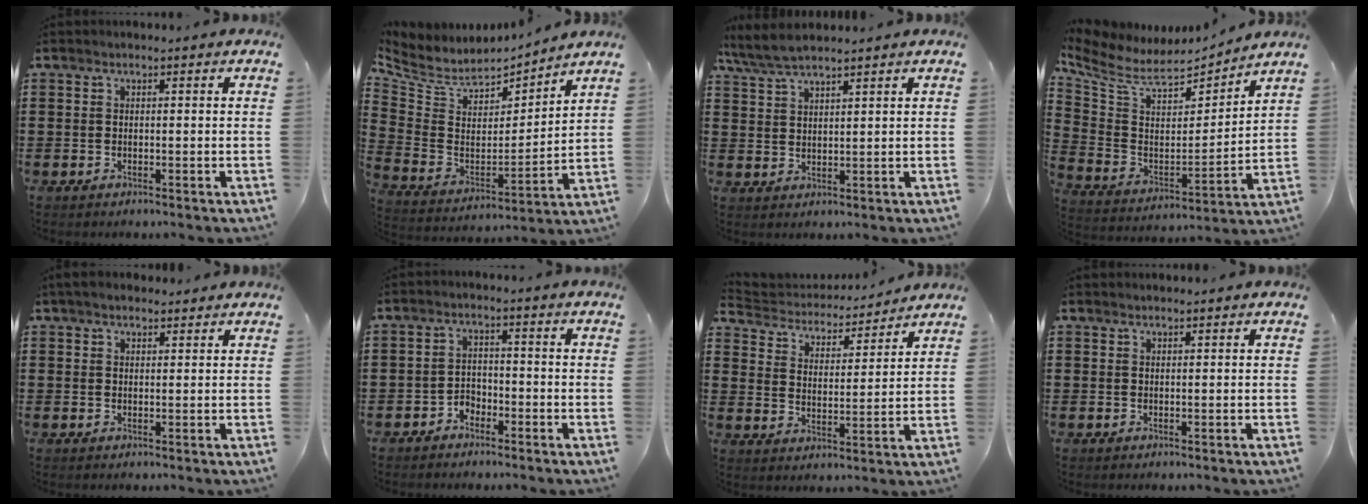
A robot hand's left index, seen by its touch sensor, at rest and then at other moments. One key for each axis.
{"total": 6.3, "fx": 5.1, "fy": 3.2, "fz": 1.7, "tx": -0.067, "ty": -0.038, "tz": 0.088}
{"total": 4.4, "fx": 3.8, "fy": 0.6, "fz": 2.1, "tx": -0.052, "ty": -0.005, "tz": 0.071}
{"total": 8.7, "fx": 7.2, "fy": 3.0, "fz": 3.7, "tx": -0.109, "ty": -0.049, "tz": 0.124}
{"total": 2.3, "fx": 2.0, "fy": 0.9, "fz": 0.9, "tx": -0.022, "ty": 0.006, "tz": 0.038}
{"total": 2.5, "fx": -2.3, "fy": 1.0, "fz": 0.1, "tx": -0.011, "ty": 0.002, "tz": -0.051}
{"total": 3.7, "fx": 3.7, "fy": 0.5, "fz": 0.1, "tx": -0.028, "ty": -0.031, "tz": 0.058}
{"total": 0.5, "fx": 0.5, "fy": 0.0, "fz": 0.1, "tx": -0.003, "ty": 0.000, "tz": 0.011}